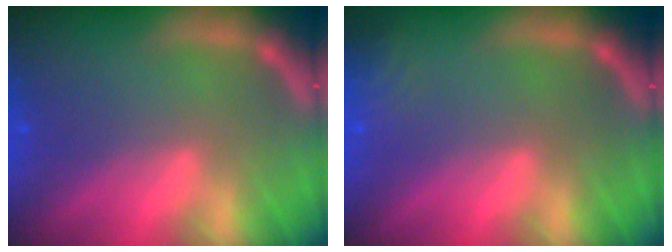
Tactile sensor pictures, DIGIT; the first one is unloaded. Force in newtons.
{"total": 2.4}